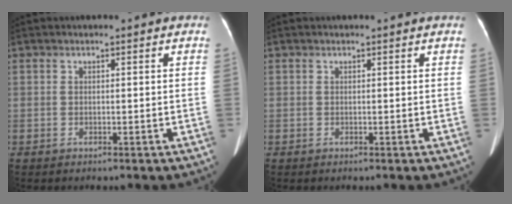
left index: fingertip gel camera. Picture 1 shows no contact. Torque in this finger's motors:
{"motor_torque": [0.15, -0.71, -0.01, 0.01]}